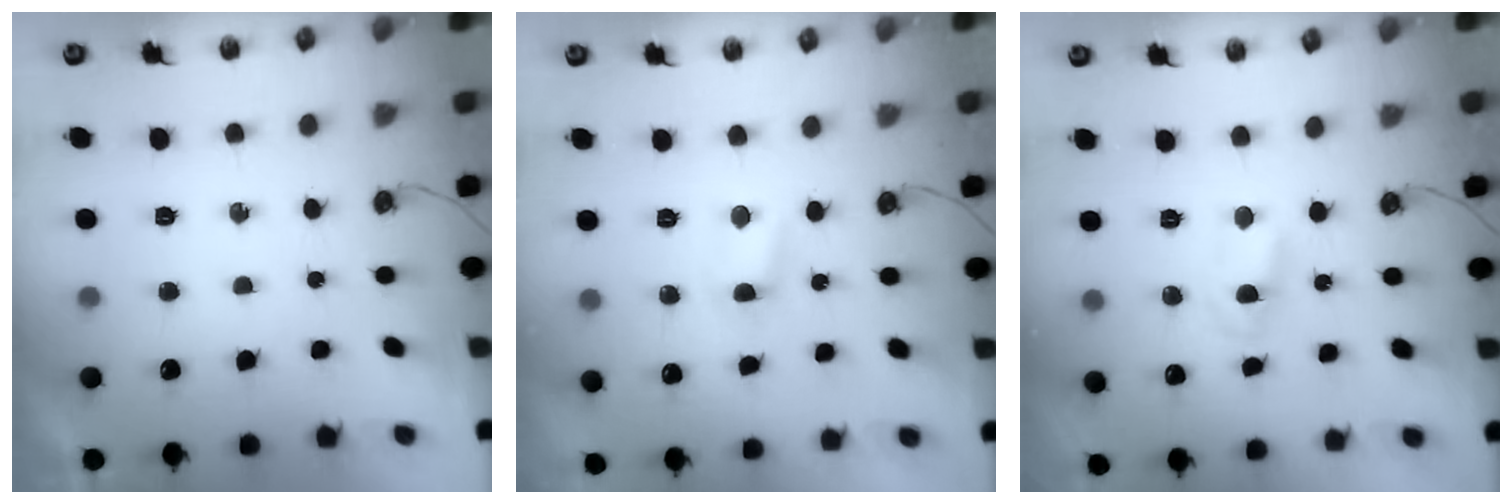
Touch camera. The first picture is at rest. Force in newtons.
{"total": 3.2, "press": 3.2, "slide": 0.4}
{"total": 1.7, "press": 1.7, "slide": 0.2}